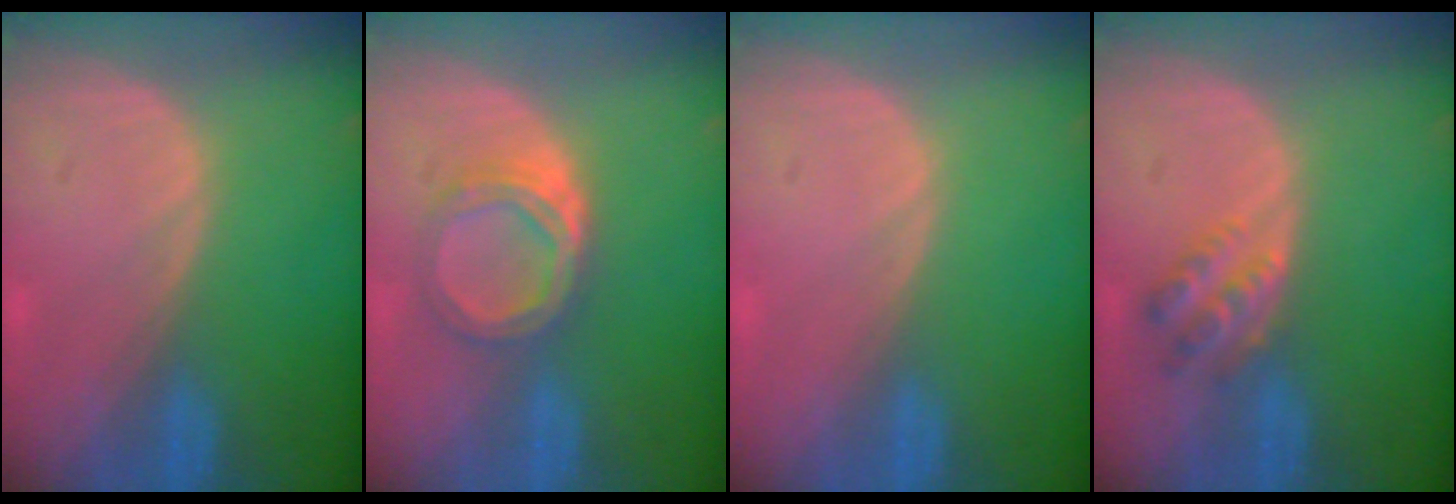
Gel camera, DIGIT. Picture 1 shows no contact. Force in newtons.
{"total": 5.6, "press": 5.0, "slide": 2.5}
{"total": 0.0}
{"total": 4.6, "press": 3.9, "slide": 2.5}